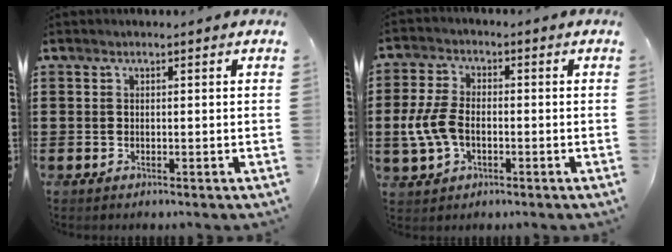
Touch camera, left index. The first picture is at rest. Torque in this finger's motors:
{"motor_torque": [1.21, 0.93, 0.36, 0.13]}